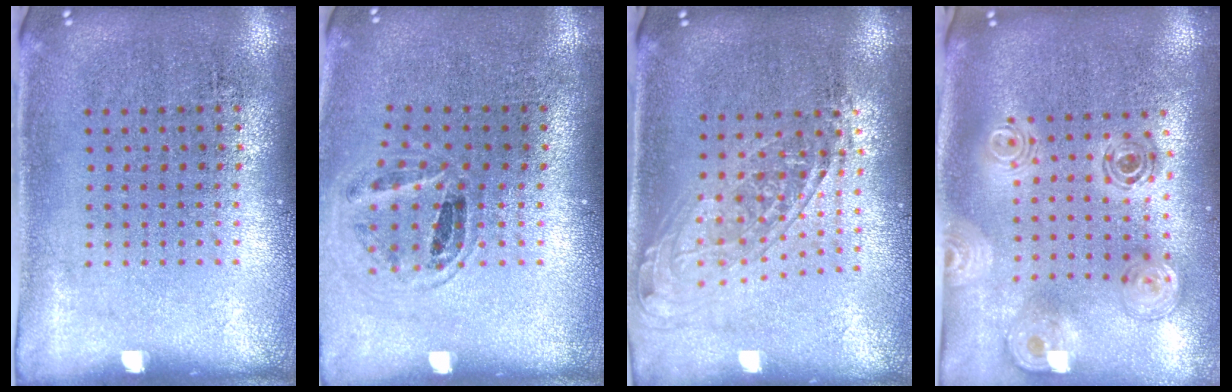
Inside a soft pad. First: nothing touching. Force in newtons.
{"total": 0.9, "press": 0.9, "slide": 0.2}
{"total": 1.5, "press": 1.3, "slide": 0.9}
{"total": 1.5, "press": 1.3, "slide": 0.7}